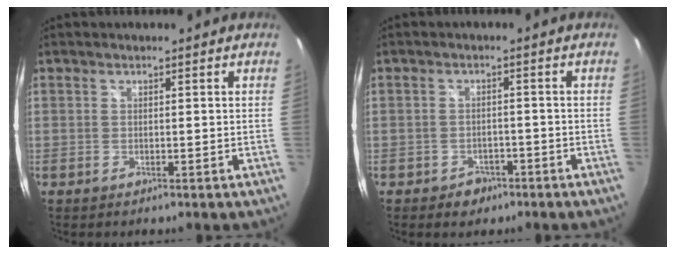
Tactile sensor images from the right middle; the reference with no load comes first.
{"total": 3.9, "force": [-2.5, 2.8, 0.9], "torque": [-0.026, 0.002, -0.031]}